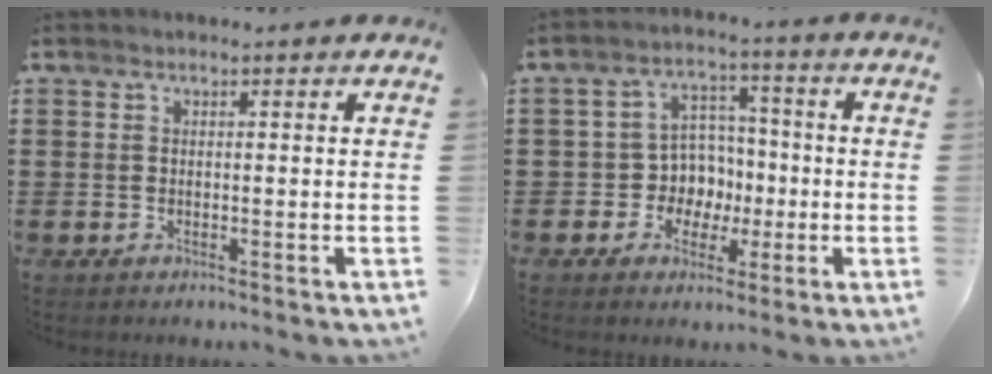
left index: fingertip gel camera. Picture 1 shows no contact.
{"total": 6.7, "force": [-0.7, 6.3, 2.1], "torque": [-0.062, 0.014, -0.009]}